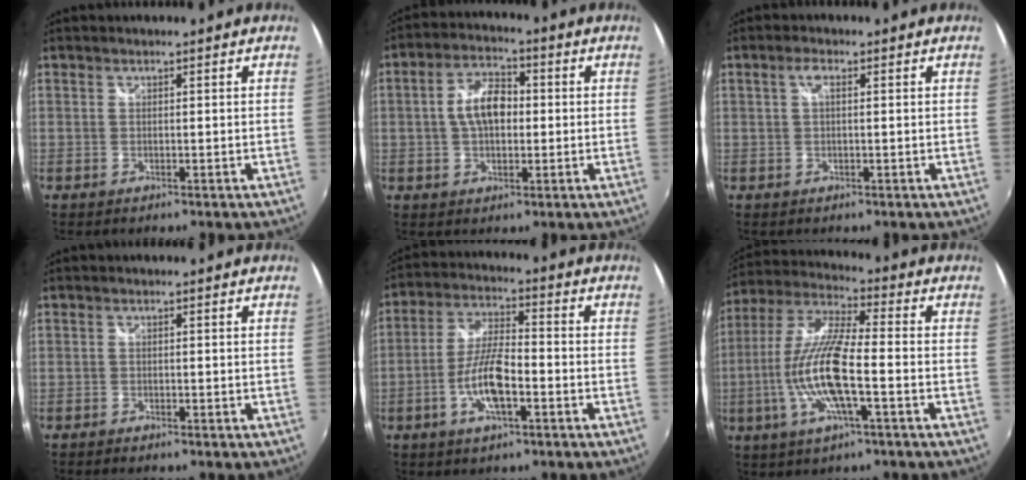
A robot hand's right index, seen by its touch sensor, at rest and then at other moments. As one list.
[{"total": 8.0, "force": [0.2, 4.7, 6.5], "torque": [-0.122, 0.017, 0.004]}, {"total": 2.0, "force": [0.5, 0.7, 1.8], "torque": [-0.036, 0.007, 0.006]}, {"total": 1.1, "force": [-1.1, 0.3, 0.3], "torque": [-0.010, -0.006, -0.020]}, {"total": 9.5, "force": [-3.6, 2.6, 8.4], "torque": [-0.172, 0.003, -0.067]}, {"total": 14.6, "force": [-3.7, 2.5, 13.9], "torque": [-0.279, -0.006, -0.072]}]